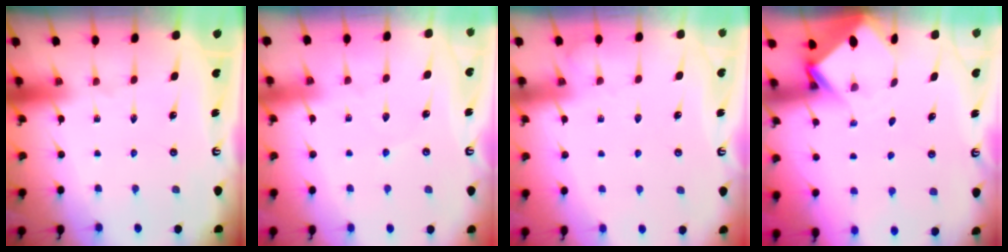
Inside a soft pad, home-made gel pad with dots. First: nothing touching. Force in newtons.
{"total": 3.3, "press": 3.3, "slide": 0.5}
{"total": 3.0, "press": 3.0, "slide": 0.5}
{"total": 3.5, "press": 3.5, "slide": 0.3}